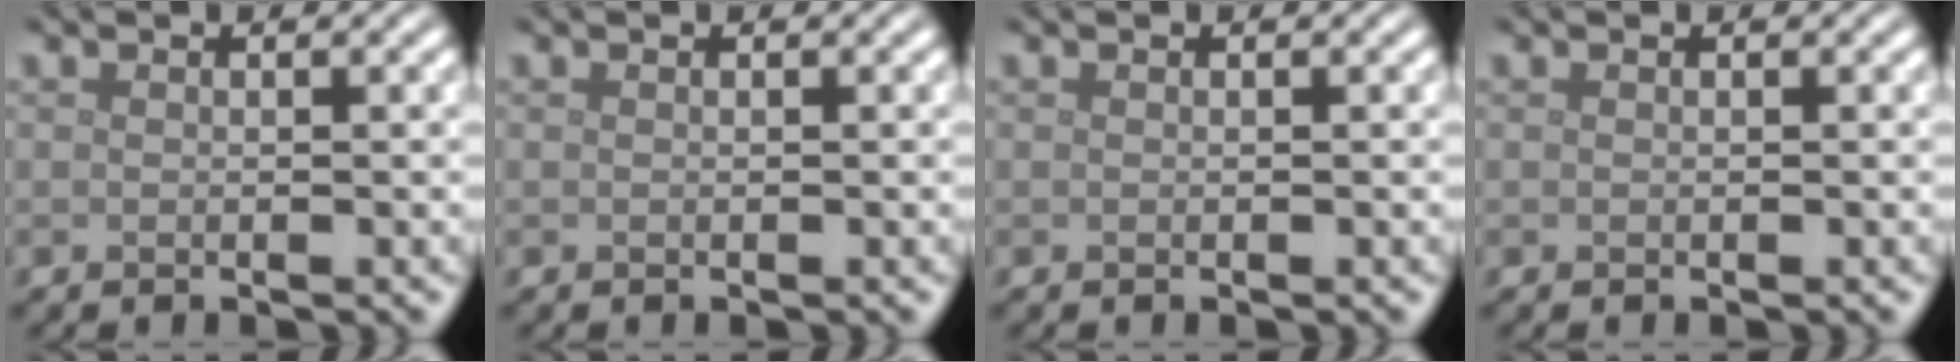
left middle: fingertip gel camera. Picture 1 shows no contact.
{"total": 0.0}
{"total": 0.0}
{"total": 0.0}